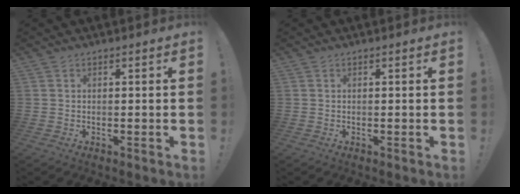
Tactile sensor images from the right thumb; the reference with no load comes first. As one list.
[{"total": 0.0}]